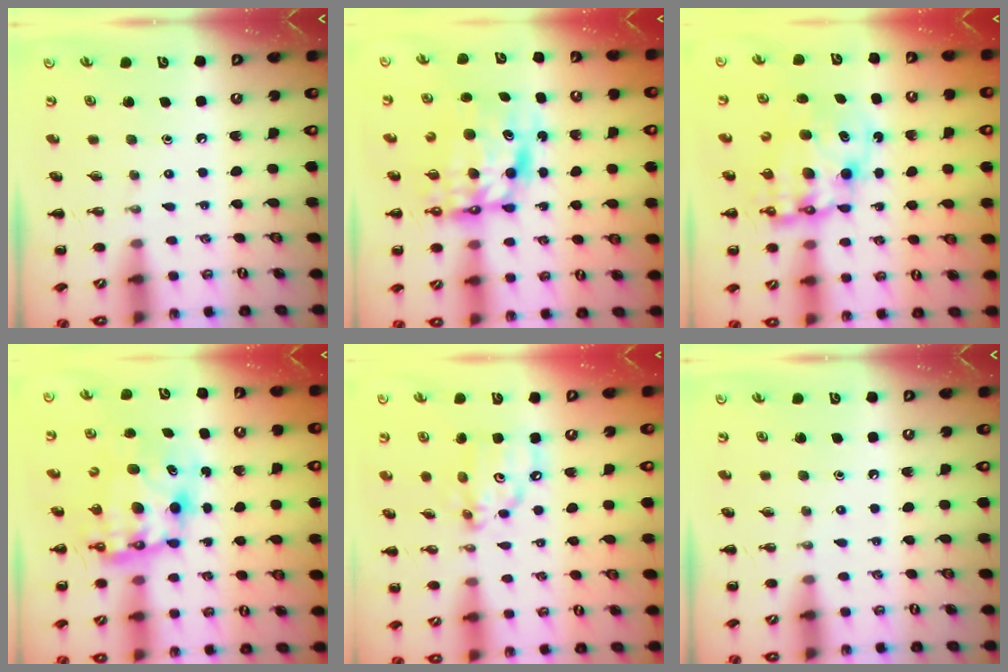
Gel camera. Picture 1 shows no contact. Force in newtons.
{"total": 9.9, "press": 9.5, "slide": 2.6}
{"total": 10.5, "press": 10.2, "slide": 2.5}
{"total": 8.9, "press": 8.6, "slide": 2.2}
{"total": 9.8, "press": 9.7, "slide": 1.4}
{"total": 0.0}